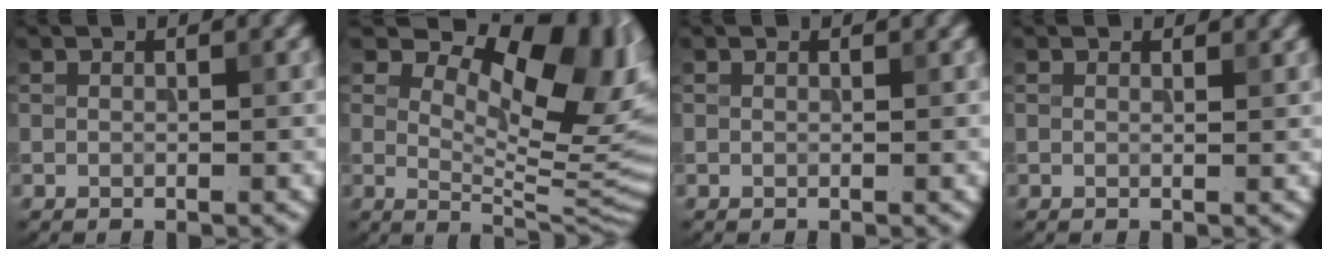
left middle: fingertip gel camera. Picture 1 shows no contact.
{"total": 12.7, "force": [5.2, 6.0, 9.9], "torque": [-0.126, -0.003, 0.088]}
{"total": 0.0}
{"total": 0.8, "force": [0.7, 0.3, 0.2], "torque": [-0.003, -0.001, 0.010]}